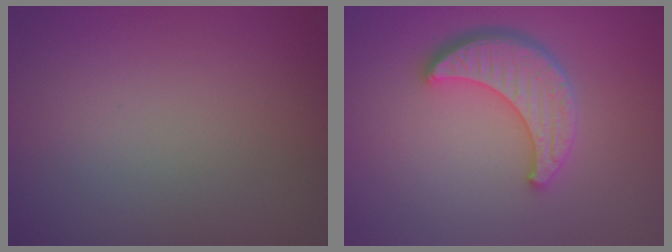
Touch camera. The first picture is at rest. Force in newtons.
{"total": 4.6, "press": 3.8, "slide": 2.5}